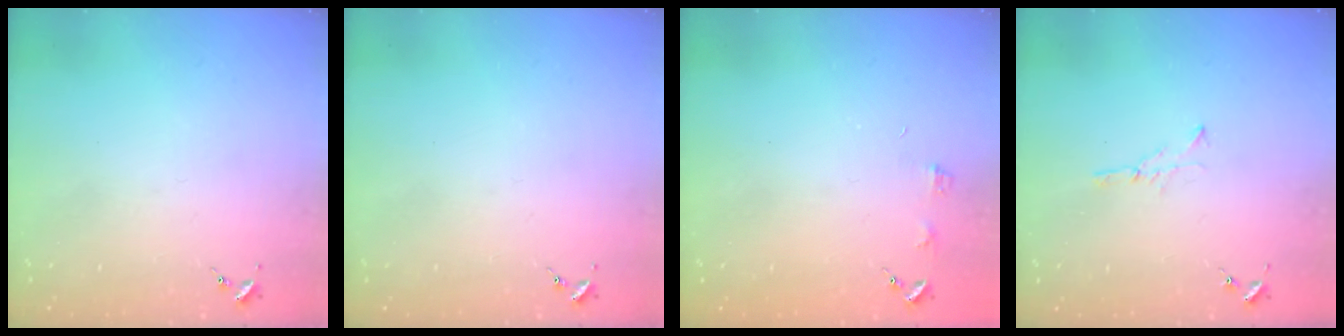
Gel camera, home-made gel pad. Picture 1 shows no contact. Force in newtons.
{"total": 0.0}
{"total": 4.1, "press": 4.1, "slide": 0.4}
{"total": 2.8, "press": 2.8, "slide": 0.3}